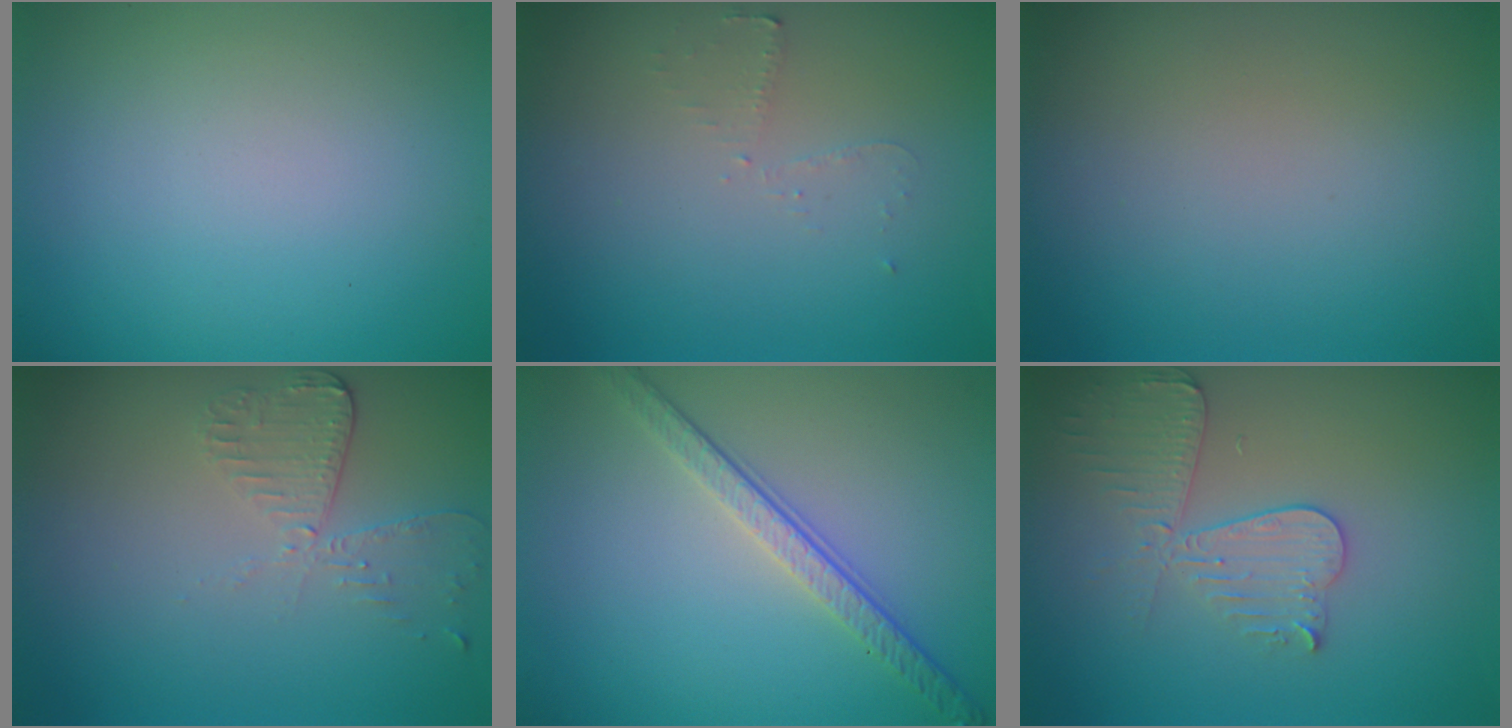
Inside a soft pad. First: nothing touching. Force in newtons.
{"total": 1.2, "press": 1.1, "slide": 0.3}
{"total": 0.0}
{"total": 2.6, "press": 2.3, "slide": 1.2}
{"total": 3.8, "press": 2.8, "slide": 2.6}
{"total": 3.6, "press": 3.6, "slide": 0.5}